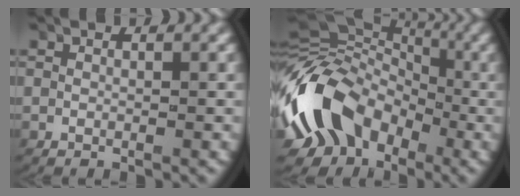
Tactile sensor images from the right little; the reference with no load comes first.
{"total": 12.1, "force": [-1.9, 9.6, 7.1], "torque": [-0.154, -0.023, -0.028]}